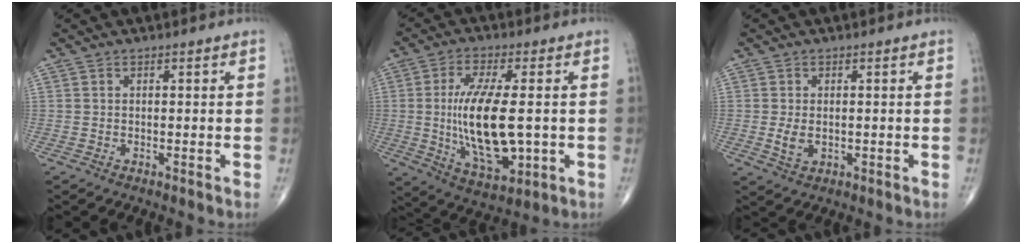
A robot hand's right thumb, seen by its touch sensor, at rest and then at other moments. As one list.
[{"total": 16.1, "force": [-0.5, 6.2, 14.8], "torque": [-0.279, -0.014, 0.003]}, {"total": 3.3, "force": [-0.3, 2.1, 2.5], "torque": [-0.049, -0.007, 0.000]}]